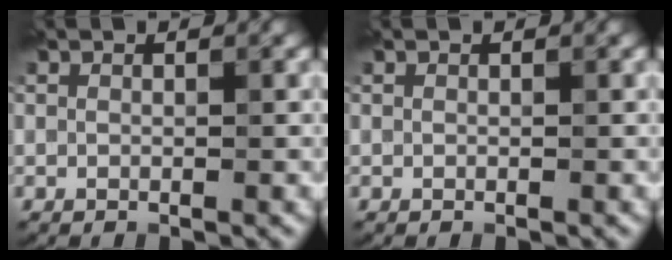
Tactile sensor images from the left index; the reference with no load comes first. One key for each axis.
{"total": 0.0}